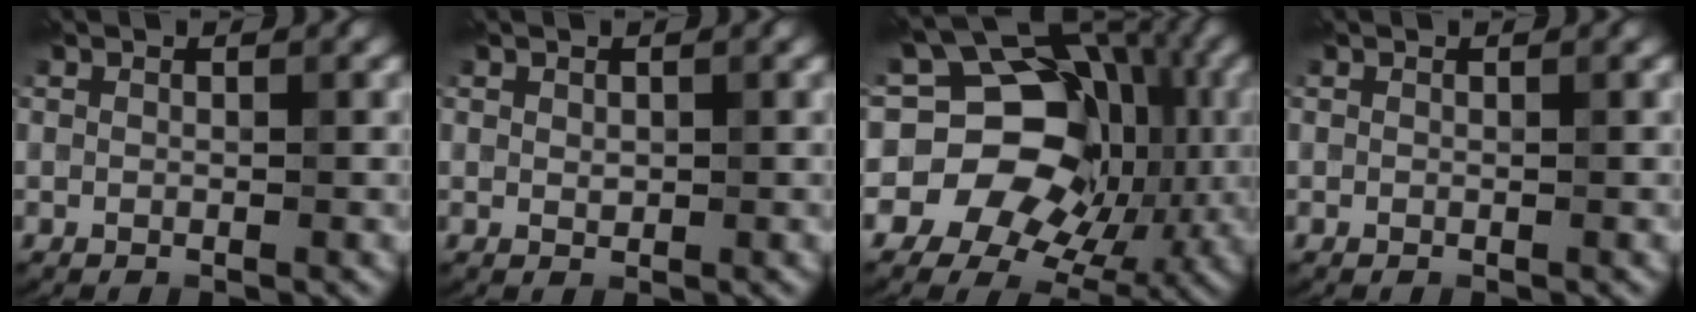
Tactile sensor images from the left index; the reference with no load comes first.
{"total": 0.7, "force": [0.3, 0.5, 0.4], "torque": [-0.009, 0.001, 0.006]}
{"total": 15.2, "force": [-0.3, 12.5, 8.8], "torque": [-0.128, 0.024, -0.026]}
{"total": 0.0}